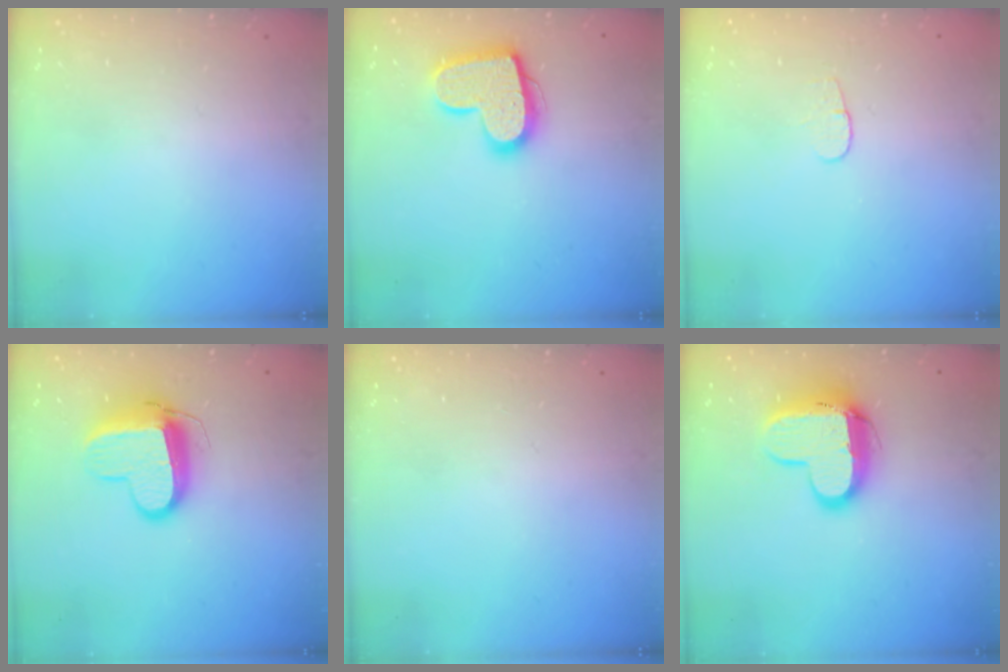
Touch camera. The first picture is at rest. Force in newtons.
{"total": 15.8, "press": 15.8, "slide": 1.0}
{"total": 3.6, "press": 3.6, "slide": 0.4}
{"total": 11.7, "press": 11.6, "slide": 1.3}
{"total": 0.0}
{"total": 12.0, "press": 11.9, "slide": 1.1}